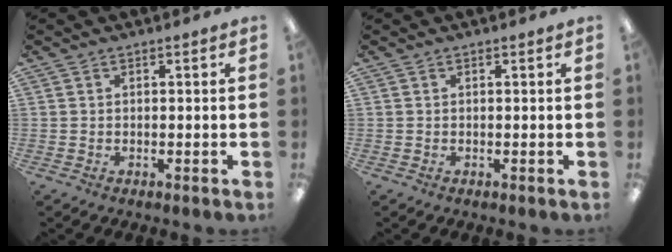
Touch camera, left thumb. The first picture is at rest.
{"total": 0.0}